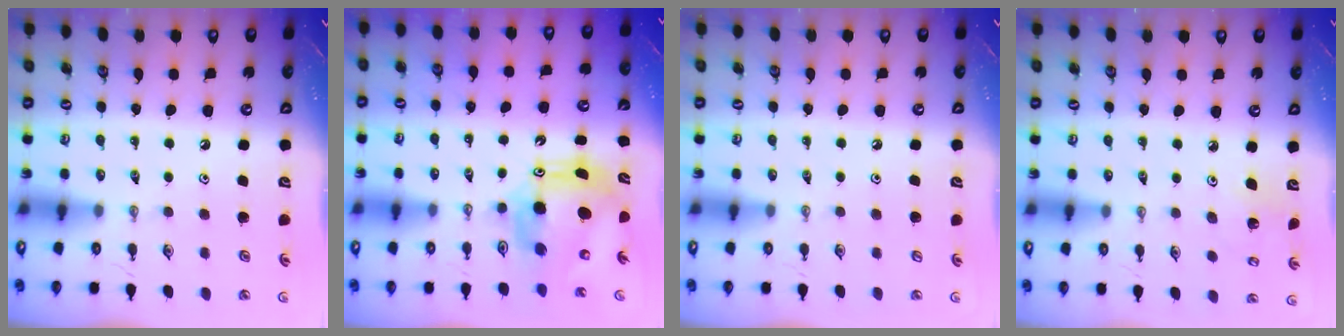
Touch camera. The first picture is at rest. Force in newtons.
{"total": 11.5, "press": 11.4, "slide": 1.1}
{"total": 0.7, "press": 0.1, "slide": 0.7}
{"total": 2.7, "press": 2.7, "slide": 0.2}